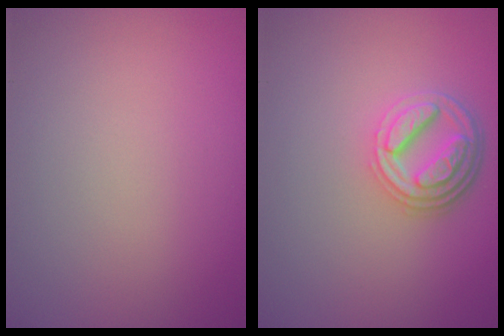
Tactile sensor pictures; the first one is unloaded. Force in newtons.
{"total": 4.5, "press": 3.4, "slide": 3.0}